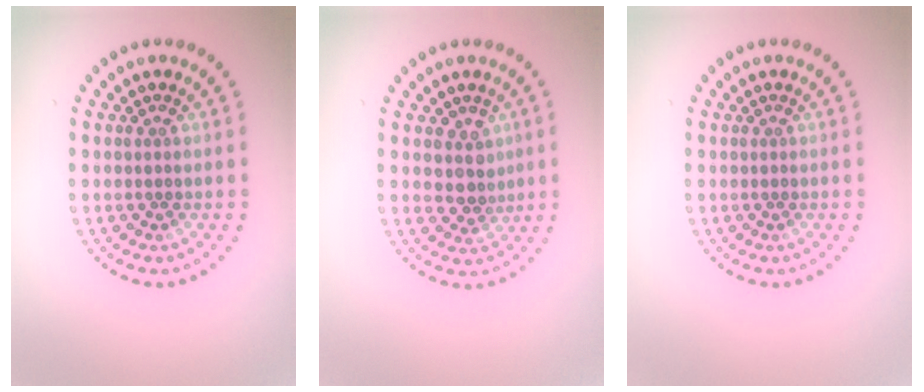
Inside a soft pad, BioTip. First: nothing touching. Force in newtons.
{"total": 2.5, "press": 2.1, "slide": 1.3}
{"total": 0.0}